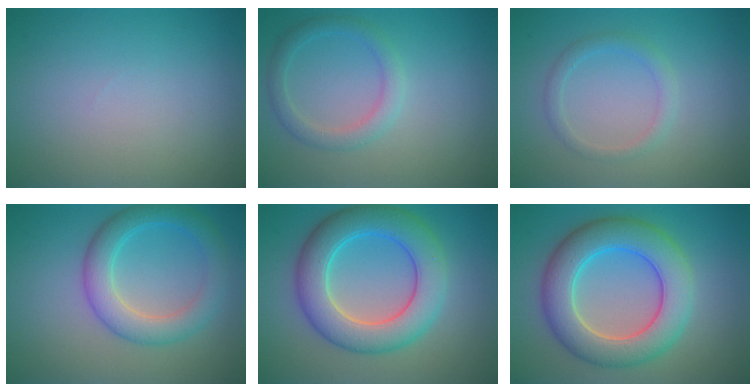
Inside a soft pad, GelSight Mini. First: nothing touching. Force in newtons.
{"total": 2.3, "press": 2.3, "slide": 0.1}
{"total": 1.6, "press": 1.6, "slide": 0.0}
{"total": 4.6, "press": 4.6, "slide": 0.2}
{"total": 7.7, "press": 7.7, "slide": 0.3}
{"total": 8.1, "press": 8.1, "slide": 0.5}